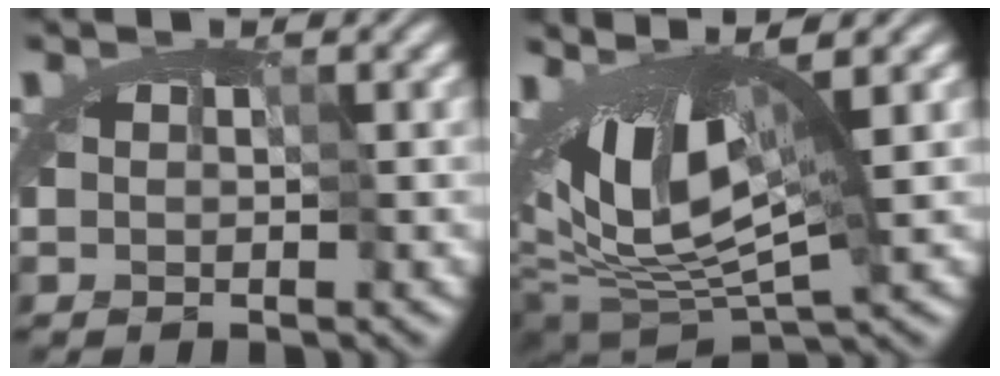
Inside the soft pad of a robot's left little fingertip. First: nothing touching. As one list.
[{"total": 10.4, "force": [1.3, 4.1, 9.5], "torque": [-0.158, -0.003, 0.028]}]